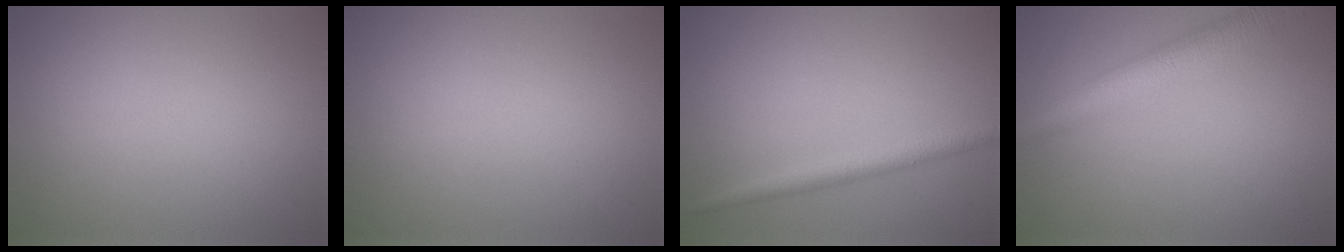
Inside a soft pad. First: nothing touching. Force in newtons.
{"total": 0.0}
{"total": 2.3, "press": 2.3, "slide": 0.1}
{"total": 5.0, "press": 5.0, "slide": 0.2}